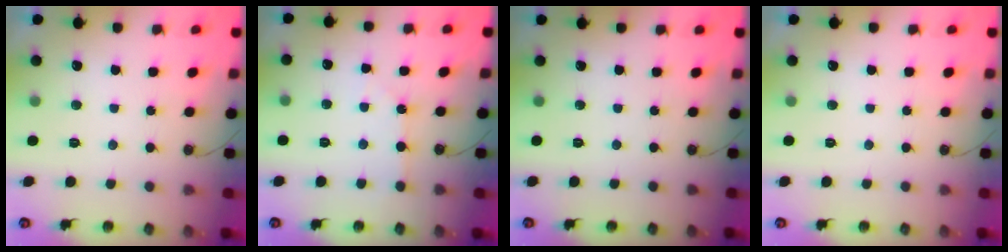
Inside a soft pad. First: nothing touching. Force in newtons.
{"total": 3.5, "press": 3.4, "slide": 0.7}
{"total": 0.0}
{"total": 0.0}